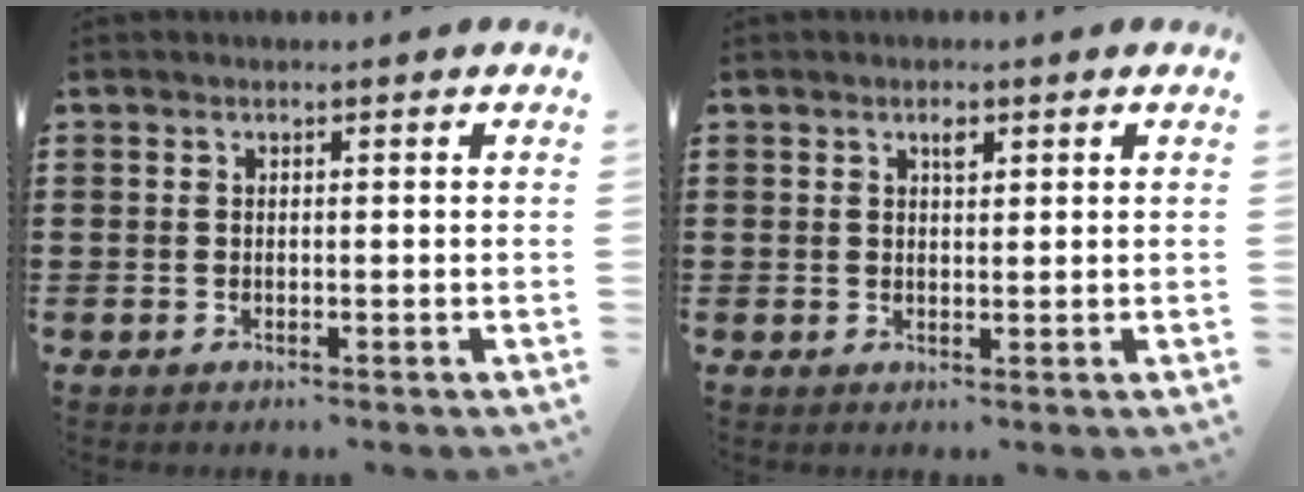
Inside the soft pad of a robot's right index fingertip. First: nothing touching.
{"total": 1.7, "force": [0.9, 0.7, 1.3], "torque": [-0.020, 0.002, 0.012]}